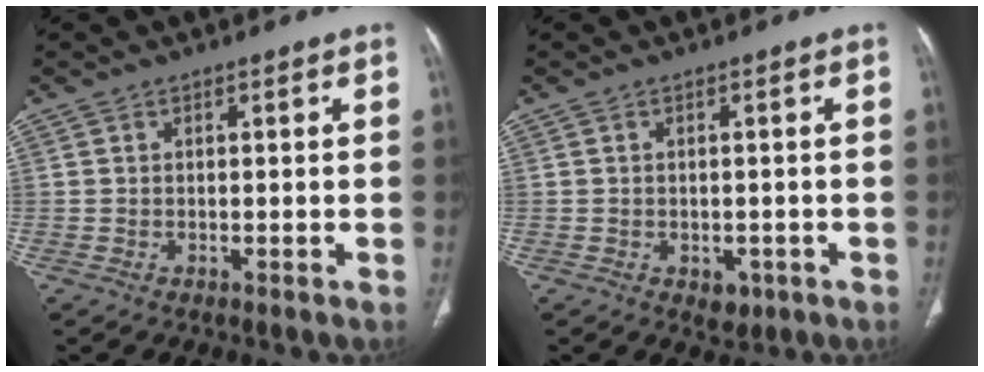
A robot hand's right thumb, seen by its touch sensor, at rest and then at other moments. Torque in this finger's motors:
{"motor_torque": [0.61, 0.24, 0.02, -0.28, -0.01]}